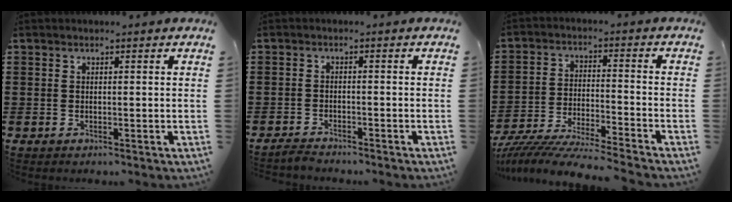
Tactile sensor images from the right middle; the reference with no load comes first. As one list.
[{"total": 1.8, "force": [-1.7, 0.1, 0.2], "torque": [-0.010, -0.001, -0.035]}, {"total": 7.4, "force": [-7.2, -0.3, 1.7], "torque": [-0.038, -0.007, -0.143]}]